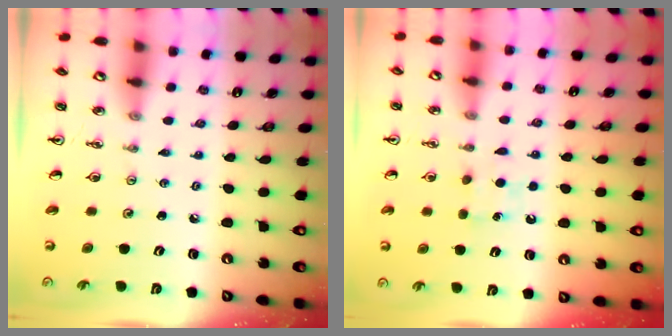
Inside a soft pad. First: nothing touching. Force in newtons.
{"total": 5.7, "press": 5.7, "slide": 0.6}